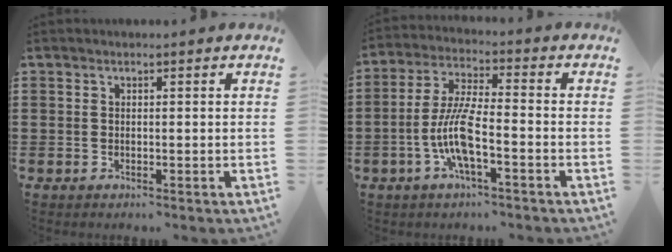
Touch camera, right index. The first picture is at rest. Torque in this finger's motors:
{"motor_torque": [2.14, 0.00, 0.77, 0.21]}